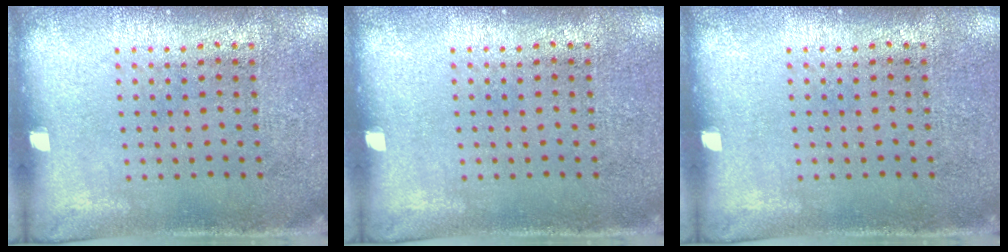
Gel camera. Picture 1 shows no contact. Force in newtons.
{"total": 0.0}
{"total": 0.0}